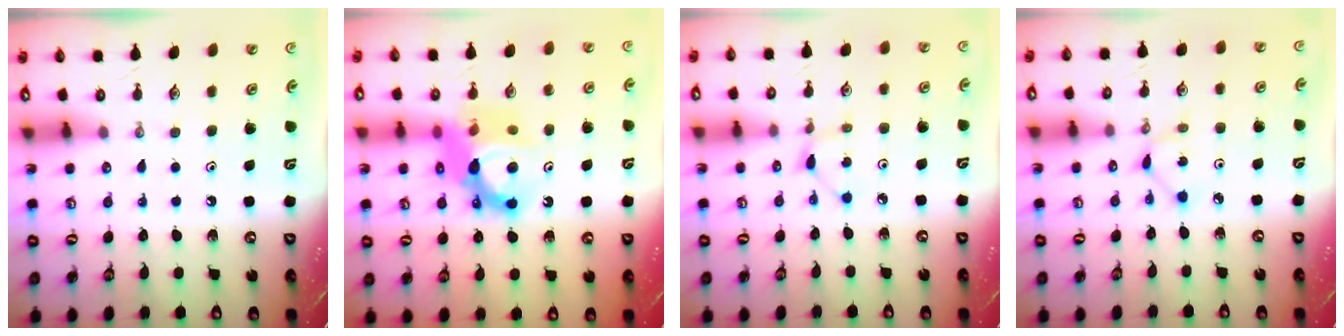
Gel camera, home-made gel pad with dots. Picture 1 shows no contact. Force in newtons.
{"total": 13.3, "press": 13.2, "slide": 1.6}
{"total": 3.0, "press": 2.9, "slide": 0.4}
{"total": 1.7, "press": 1.7, "slide": 0.1}